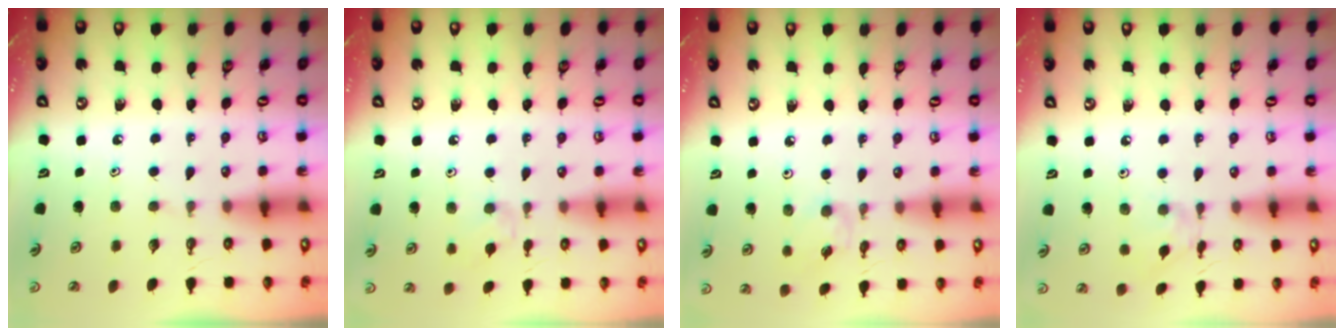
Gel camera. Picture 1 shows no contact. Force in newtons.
{"total": 5.3, "press": 5.2, "slide": 0.7}
{"total": 2.5, "press": 2.5, "slide": 0.3}
{"total": 2.0, "press": 2.0, "slide": 0.2}